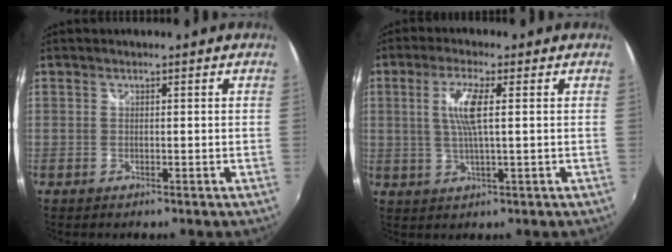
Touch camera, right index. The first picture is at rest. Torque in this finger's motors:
{"motor_torque": [0.23, -0.02, 0.45, 0.11]}